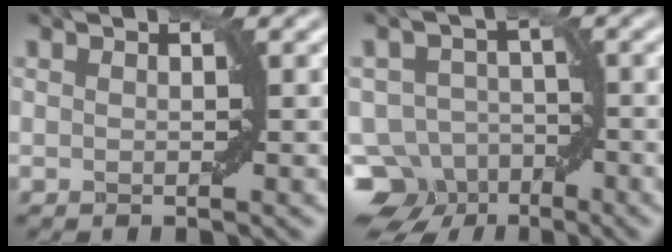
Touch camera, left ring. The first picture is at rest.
{"total": 9.7, "force": [-6.3, 6.8, 2.8], "torque": [-0.040, -0.006, -0.113]}